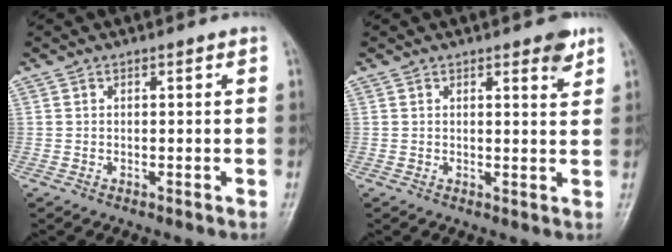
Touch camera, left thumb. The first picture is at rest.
{"total": 3.2, "force": [2.2, 1.0, 2.2], "torque": [-0.023, -0.013, 0.026]}